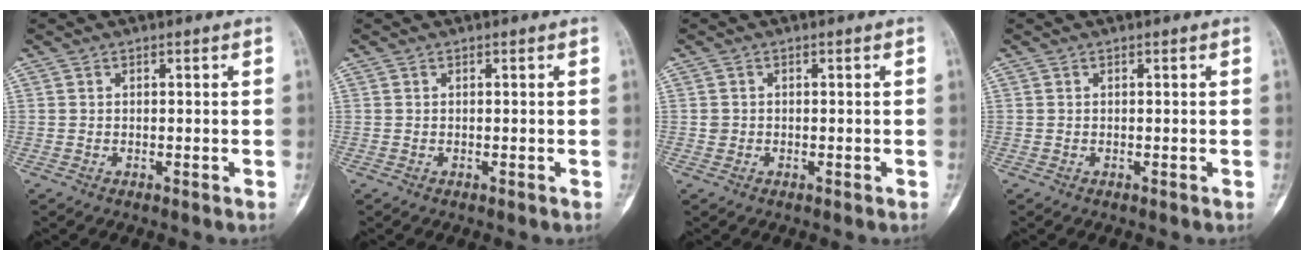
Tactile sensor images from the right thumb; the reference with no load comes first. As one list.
[{"total": 0.0}, {"total": 1.0, "force": [-0.2, 0.9, 0.3], "torque": [-0.002, 0.003, -0.003]}, {"total": 0.0}]